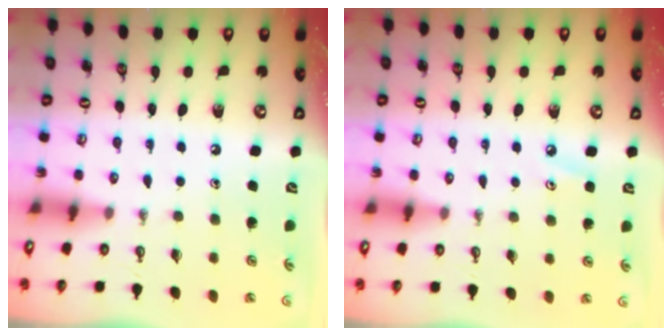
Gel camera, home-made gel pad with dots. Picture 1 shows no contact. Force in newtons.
{"total": 3.6, "press": 3.6, "slide": 0.5}